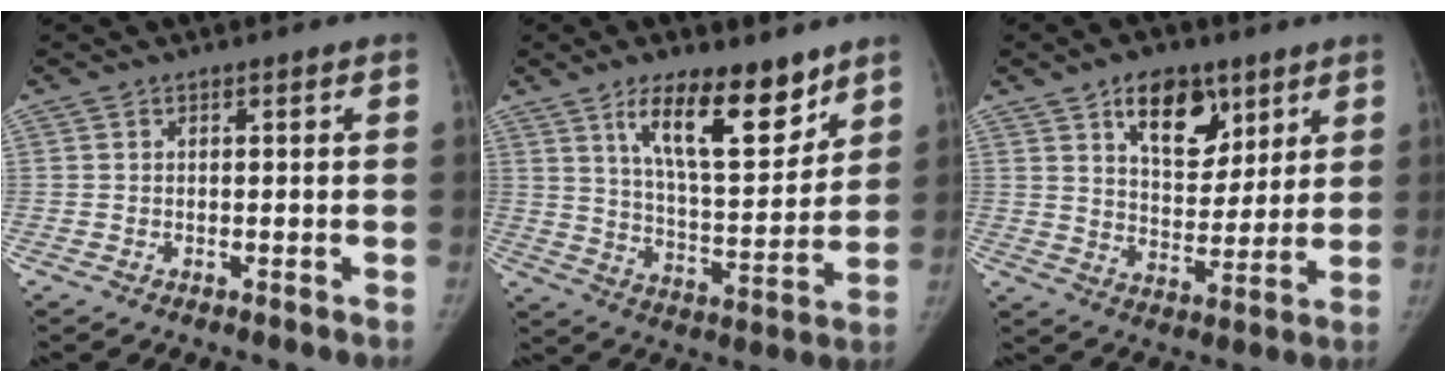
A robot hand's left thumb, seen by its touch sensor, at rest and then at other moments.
{"total": 16.0, "force": [10.1, 5.6, 11.1], "torque": [-0.140, -0.068, 0.176]}
{"total": 12.6, "force": [7.1, 7.4, 7.5], "torque": [-0.076, -0.039, 0.117]}